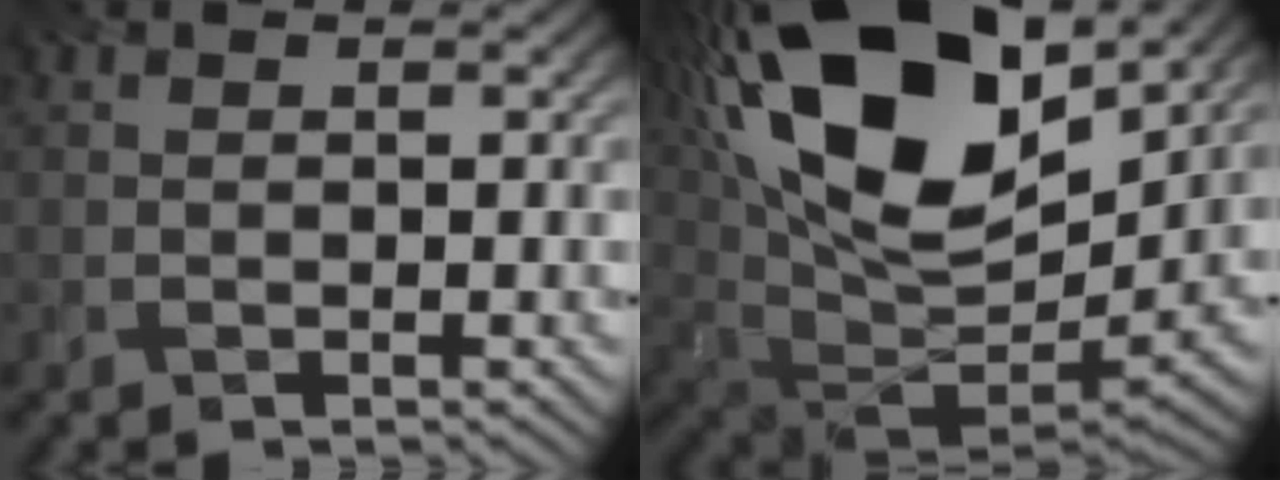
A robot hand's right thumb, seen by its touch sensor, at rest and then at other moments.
{"total": 21.7, "force": [9.7, 11.5, 15.7], "torque": [-0.317, 0.039, 0.164]}